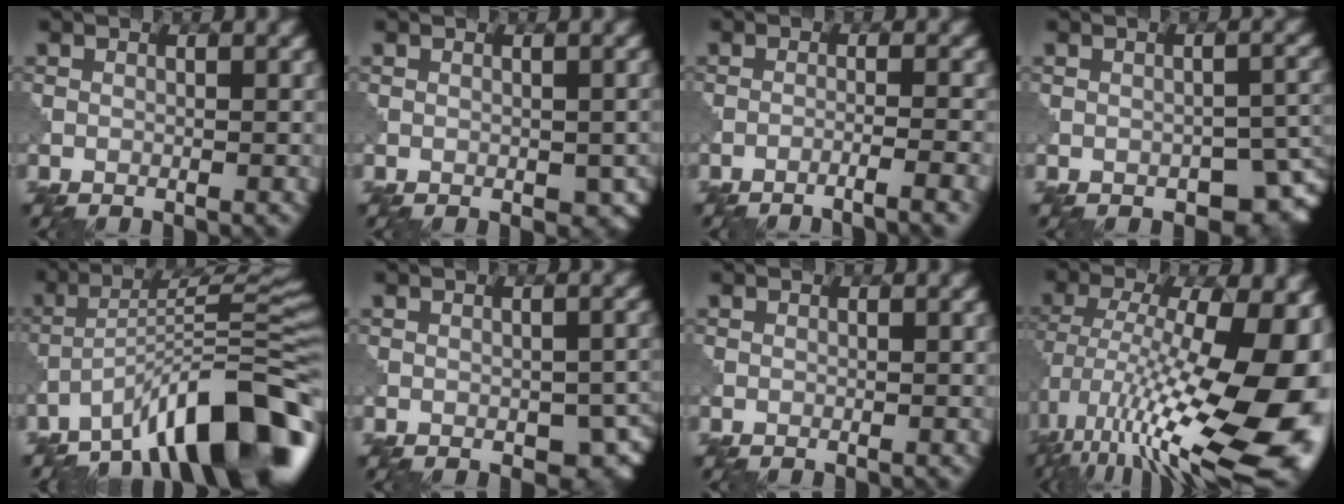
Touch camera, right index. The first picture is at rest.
{"total": 2.5, "force": [-0.4, 1.6, 1.8], "torque": [-0.025, -0.010, 0.003]}
{"total": 4.1, "force": [-2.8, 0.6, 2.9], "torque": [-0.037, 0.015, -0.055]}
{"total": 4.0, "force": [-1.9, 2.3, 2.7], "torque": [-0.024, -0.004, -0.017]}
{"total": 12.4, "force": [-8.3, 2.6, 8.9], "torque": [-0.121, 0.025, -0.142]}
{"total": 4.7, "force": [-1.2, 2.9, 3.5], "torque": [-0.044, -0.017, -0.004]}
{"total": 0.0}
{"total": 18.0, "force": [-3.6, 6.4, 16.4], "torque": [-0.269, 0.008, -0.067]}